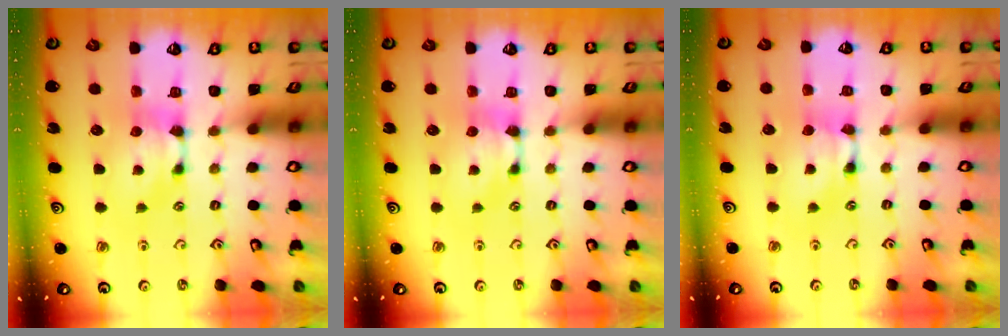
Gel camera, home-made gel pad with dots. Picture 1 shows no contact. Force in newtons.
{"total": 0.0}
{"total": 1.5, "press": 1.5, "slide": 0.2}